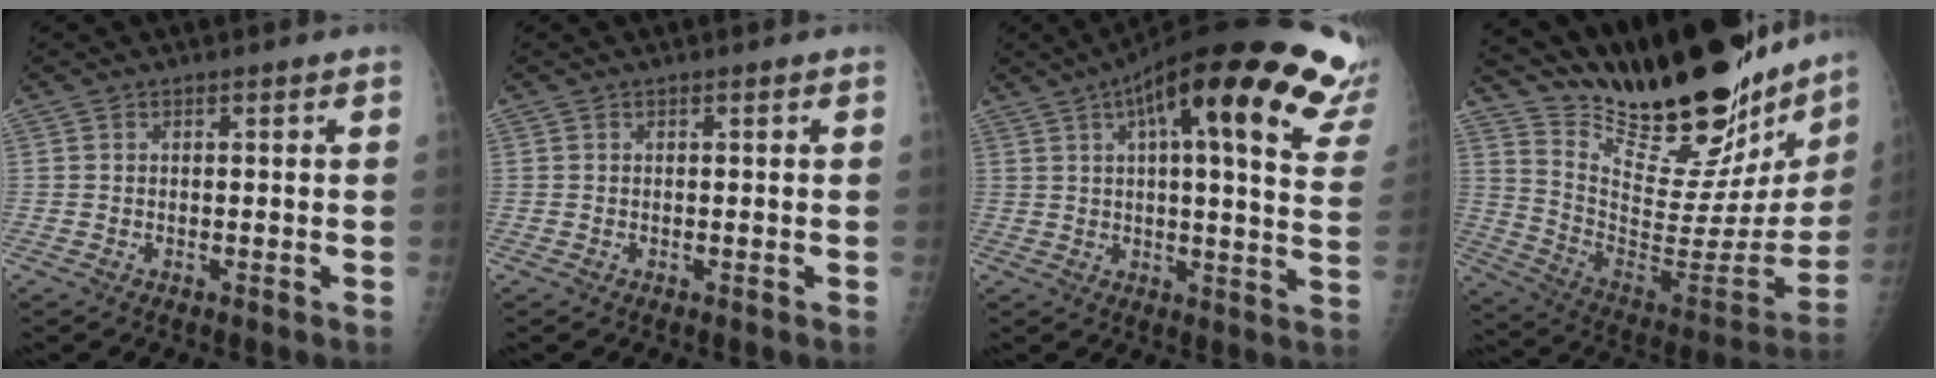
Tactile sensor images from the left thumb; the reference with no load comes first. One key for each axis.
{"total": 0.0}
{"total": 30.7, "fx": 17.0, "fy": 7.3, "fz": 24.4, "tx": -0.268, "ty": 0.008, "tz": 0.219}
{"total": 35.0, "fx": 28.1, "fy": 10.3, "fz": 18.1, "tx": -0.268, "ty": -0.141, "tz": 0.416}